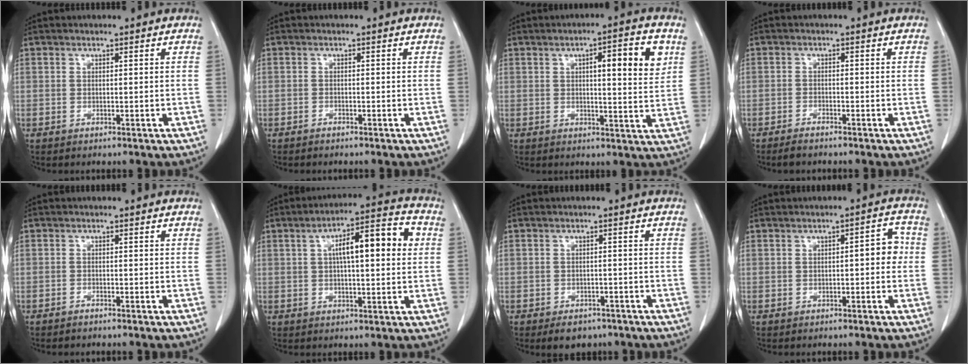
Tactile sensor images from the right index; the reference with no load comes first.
{"total": 0.6, "force": [-0.6, 0.0, 0.1], "torque": [-0.005, -0.001, -0.009]}
{"total": 8.7, "force": [3.0, 1.5, 8.0], "torque": [-0.111, 0.004, 0.038]}
{"total": 2.3, "force": [-2.1, 0.3, 1.0], "torque": [-0.020, -0.005, -0.034]}
{"total": 0.7, "force": [-0.7, 0.1, 0.1], "torque": [-0.004, 0.000, -0.010]}
{"total": 11.4, "force": [2.3, 2.7, 10.8], "torque": [-0.171, 0.031, 0.031]}
{"total": 4.4, "force": [-3.2, 2.5, 1.5], "torque": [-0.014, 0.003, -0.039]}
{"total": 3.9, "force": [-0.2, 1.4, 3.6], "torque": [-0.041, 0.019, -0.004]}